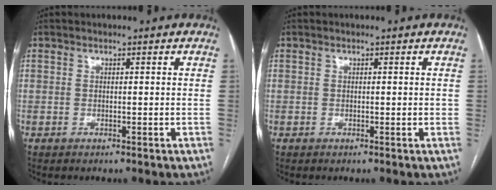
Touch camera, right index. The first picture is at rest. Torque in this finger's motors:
{"motor_torque": [-0.20, 0.21, -0.01, 0.00]}